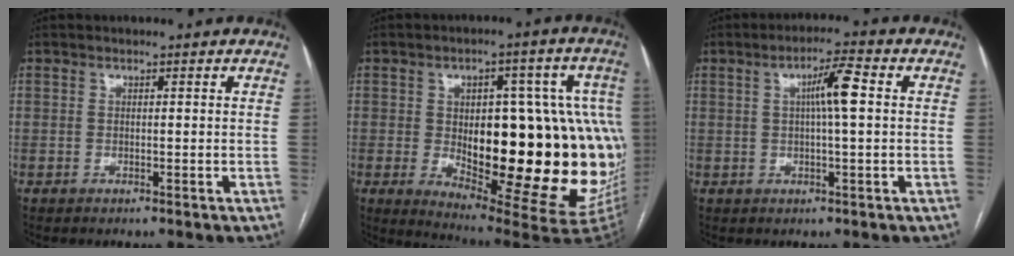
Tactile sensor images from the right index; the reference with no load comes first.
{"total": 27.8, "force": [-1.1, 8.8, 26.4], "torque": [-0.276, 0.025, 0.014]}
{"total": 5.8, "force": [1.0, 0.4, 5.7], "torque": [-0.099, 0.013, 0.015]}